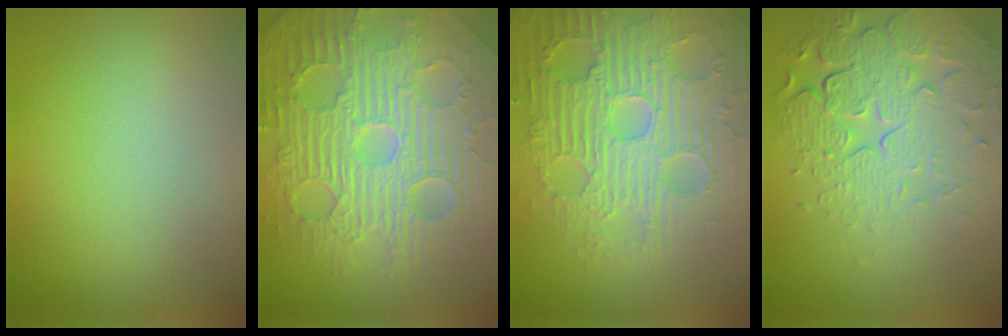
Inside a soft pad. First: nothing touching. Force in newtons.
{"total": 11.6, "press": 7.5, "slide": 8.9}
{"total": 8.7, "press": 6.5, "slide": 5.9}
{"total": 8.2, "press": 5.7, "slide": 5.8}